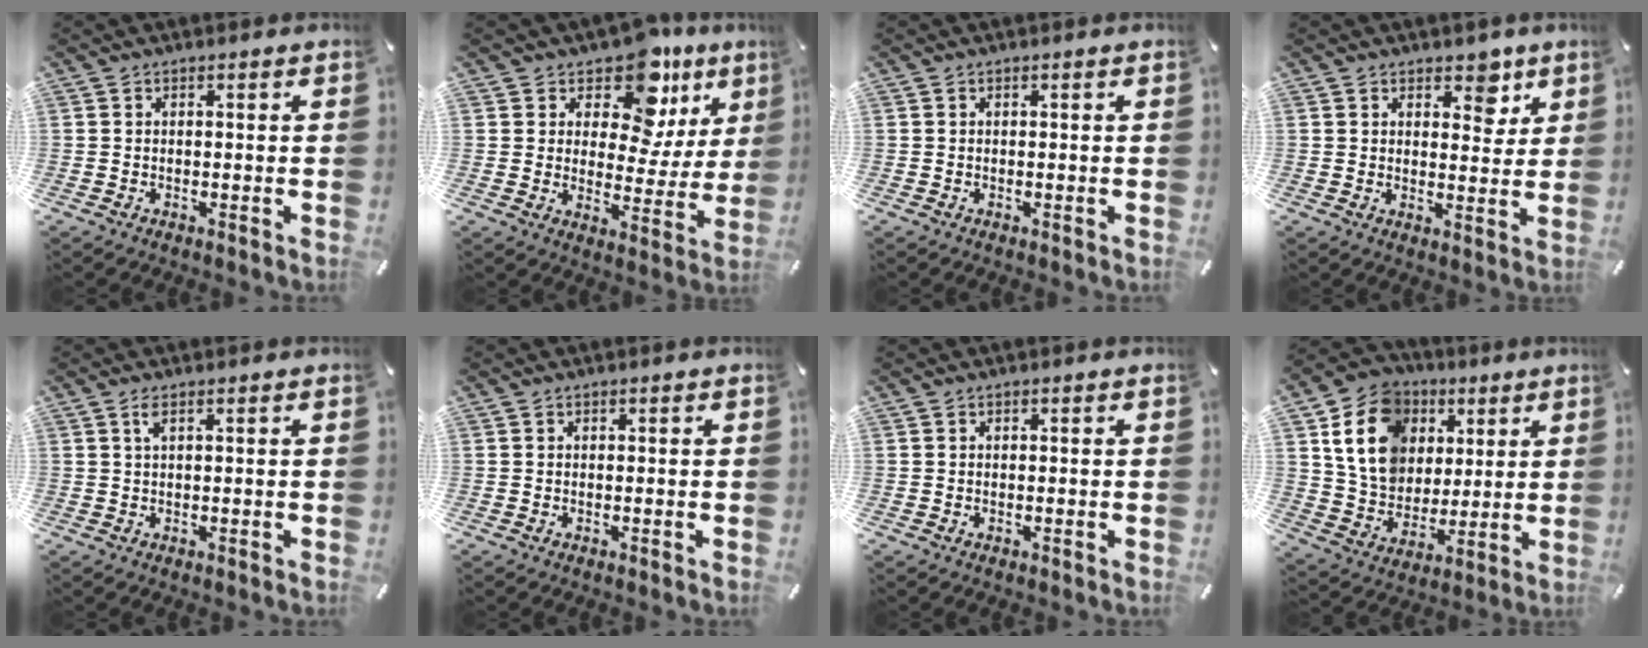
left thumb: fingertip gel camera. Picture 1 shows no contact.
{"total": 13.4, "force": [8.9, 7.4, 6.7], "torque": [-0.109, -0.065, 0.157]}
{"total": 0.0}
{"total": 6.0, "force": [3.9, 4.0, 2.4], "torque": [-0.007, -0.023, 0.059]}
{"total": 1.7, "force": [0.8, 0.3, 1.5], "torque": [-0.032, 0.003, 0.012]}
{"total": 0.0}
{"total": 0.0}
{"total": 16.0, "force": [5.1, 13.5, 7.0], "torque": [-0.144, -0.004, 0.100]}